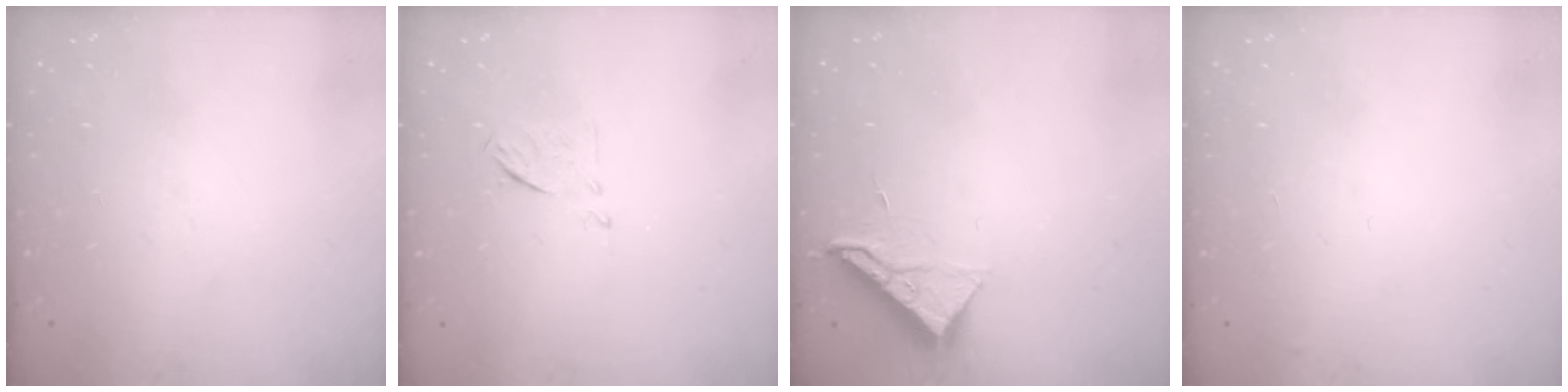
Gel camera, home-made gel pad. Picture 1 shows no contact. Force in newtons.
{"total": 5.1, "press": 5.0, "slide": 1.1}
{"total": 7.3, "press": 7.2, "slide": 0.5}
{"total": 3.2, "press": 3.2, "slide": 0.4}